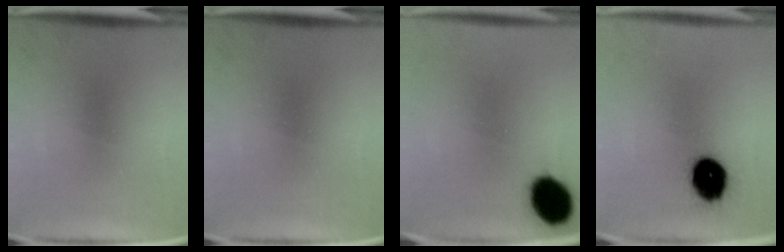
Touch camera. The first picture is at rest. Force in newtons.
{"total": 0.0}
{"total": 8.6}
{"total": 11.3}